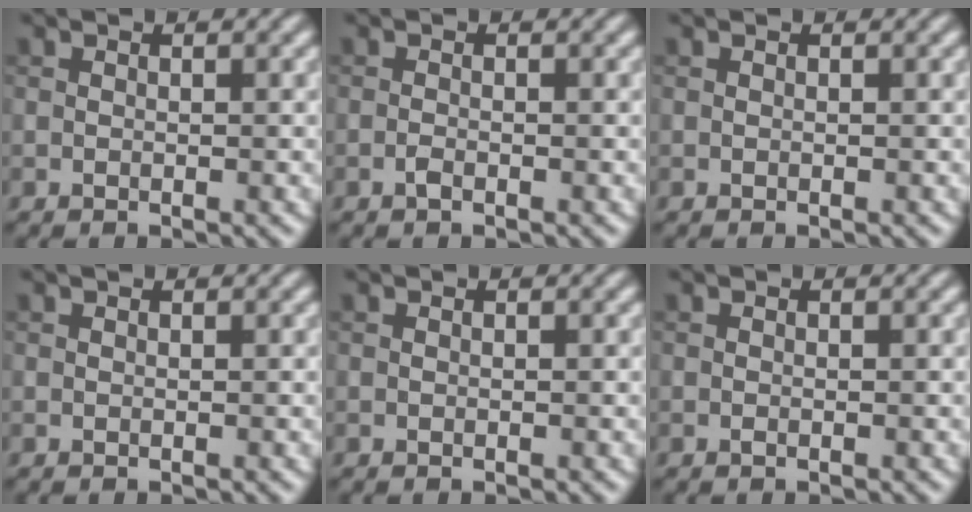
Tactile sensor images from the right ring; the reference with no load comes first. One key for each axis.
{"total": 0.7, "fx": -0.4, "fy": 0.2, "fz": 0.5, "tx": -0.011, "ty": -0.001, "tz": -0.009}
{"total": 0.0}
{"total": 0.0}
{"total": 0.0}
{"total": 0.0}